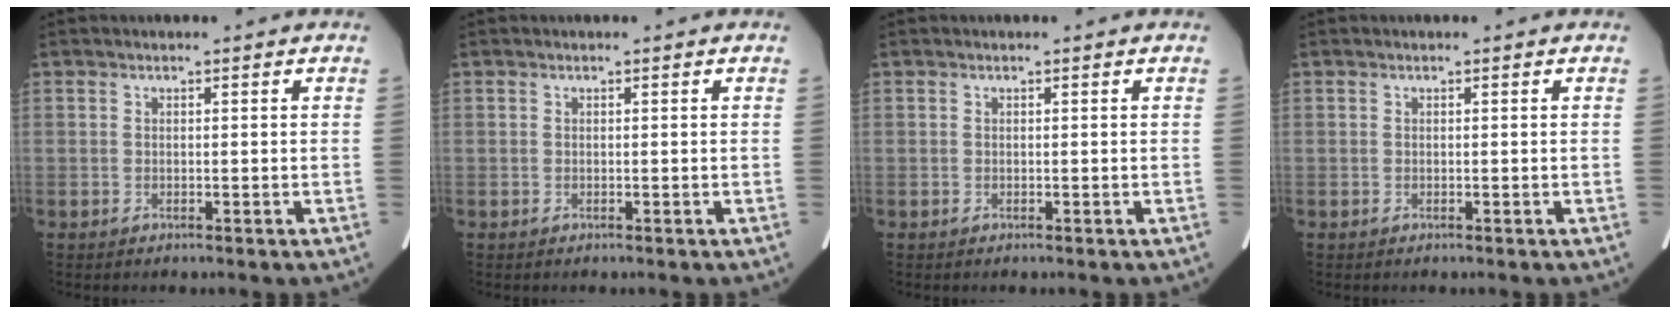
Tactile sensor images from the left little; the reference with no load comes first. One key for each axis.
{"total": 0.0}
{"total": 0.0}
{"total": 0.0}